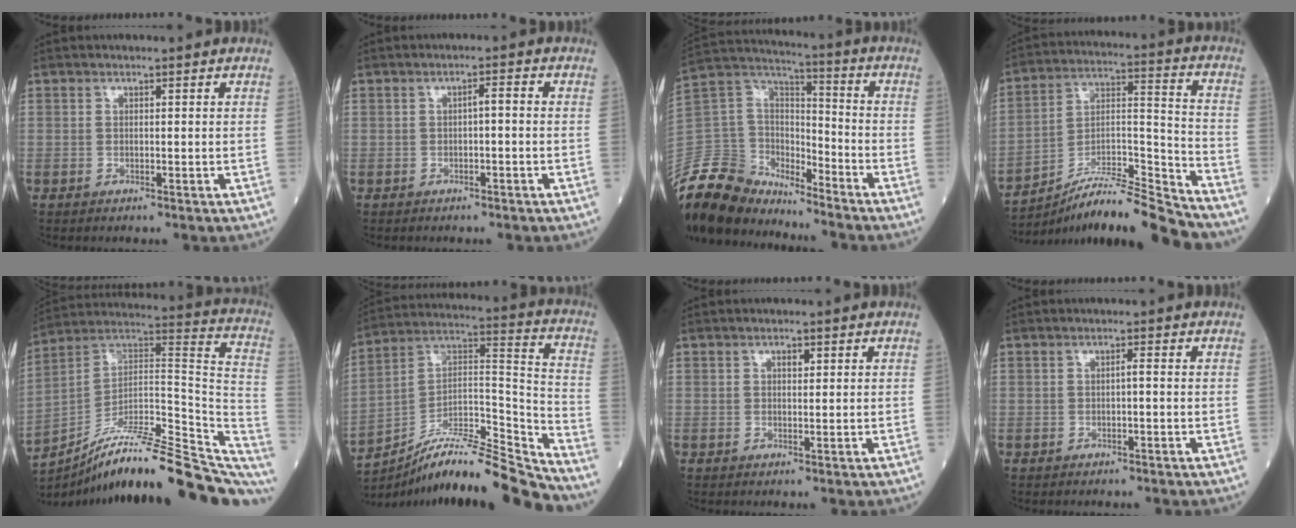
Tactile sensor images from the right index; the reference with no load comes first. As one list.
[{"total": 1.7, "force": [-0.2, 0.3, 1.7], "torque": [-0.025, 0.008, -0.002]}, {"total": 16.1, "force": [-14.7, 5.5, 3.2], "torque": [-0.071, 0.047, -0.277]}, {"total": 16.2, "force": [-14.8, 0.4, 6.6], "torque": [-0.102, 0.036, -0.255]}, {"total": 29.8, "force": [-24.1, 5.3, 16.6], "torque": [-0.173, 0.020, -0.359]}, {"total": 18.5, "force": [-17.0, 0.6, 7.2], "torque": [-0.105, 0.049, -0.287]}, {"total": 1.4, "force": [0.6, 0.6, 1.1], "torque": [-0.016, 0.001, 0.007]}, {"total": 0.9, "force": [-0.1, 0.0, 0.9], "torque": [-0.012, 0.002, -0.001]}]